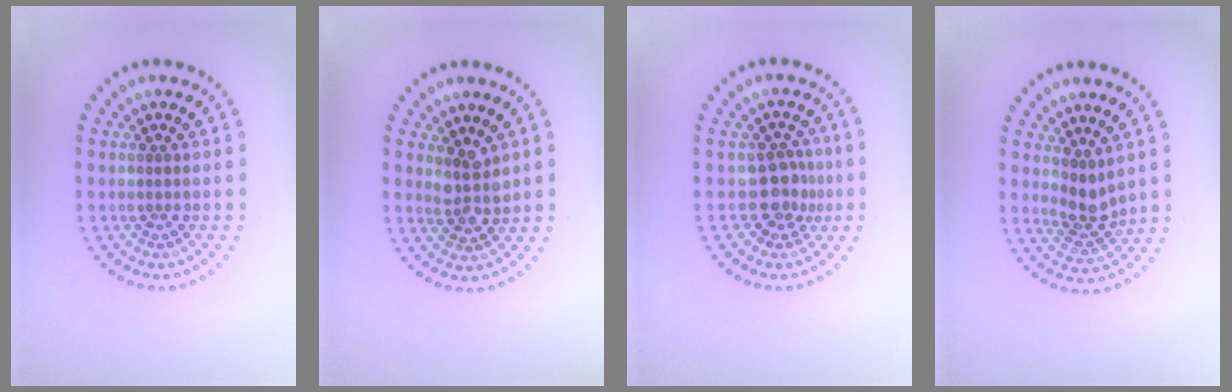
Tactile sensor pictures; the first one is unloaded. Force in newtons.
{"total": 2.5, "press": 2.2, "slide": 1.2}
{"total": 2.8, "press": 2.2, "slide": 1.6}
{"total": 2.5, "press": 2.2, "slide": 1.2}